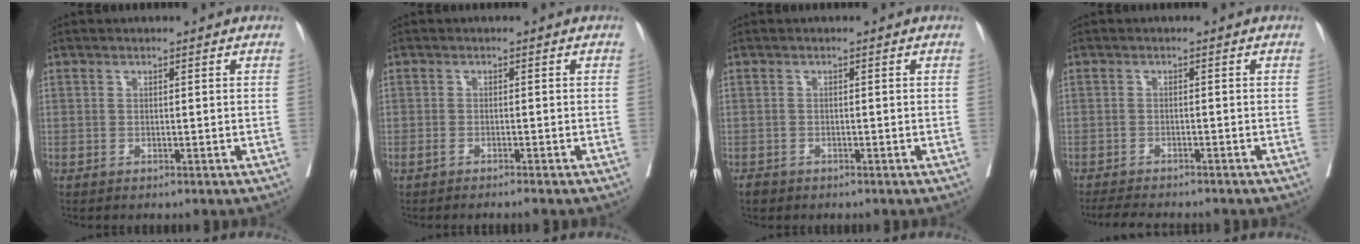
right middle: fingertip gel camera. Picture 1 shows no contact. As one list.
[{"total": 2.0, "force": [-1.6, 0.1, 1.2], "torque": [-0.020, -0.003, -0.025]}, {"total": 1.1, "force": [-0.9, 0.6, 0.2], "torque": [-0.009, 0.001, -0.014]}, {"total": 7.3, "force": [-6.6, 1.2, 2.9], "torque": [-0.040, -0.009, -0.096]}]